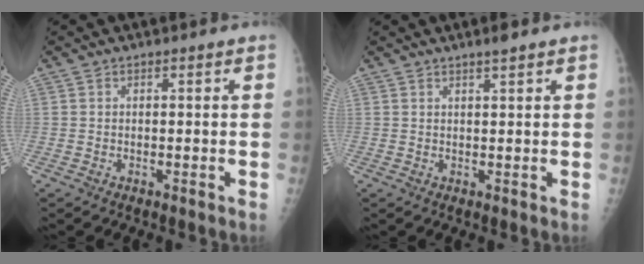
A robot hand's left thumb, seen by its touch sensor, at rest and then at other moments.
{"total": 1.9, "force": [1.4, 0.0, 1.2], "torque": [-0.019, -0.006, 0.024]}